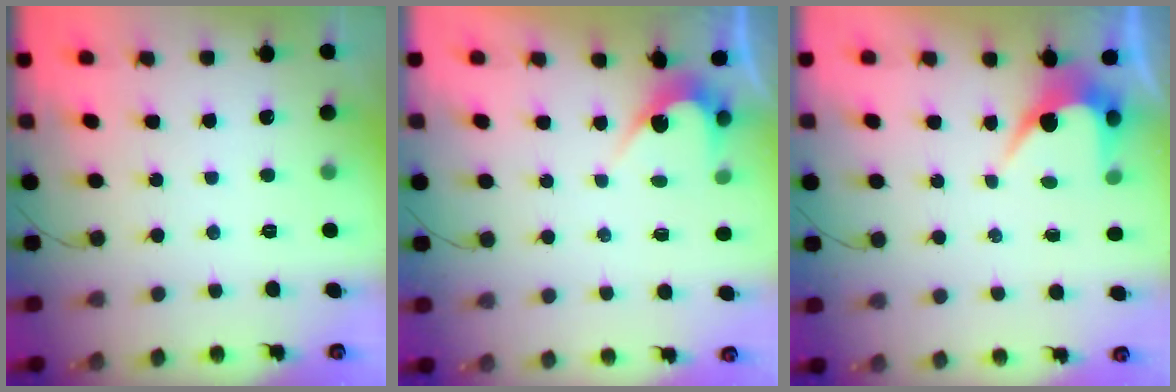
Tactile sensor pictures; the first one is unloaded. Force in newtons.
{"total": 2.9, "press": 2.9, "slide": 0.1}
{"total": 4.3, "press": 4.3, "slide": 0.2}